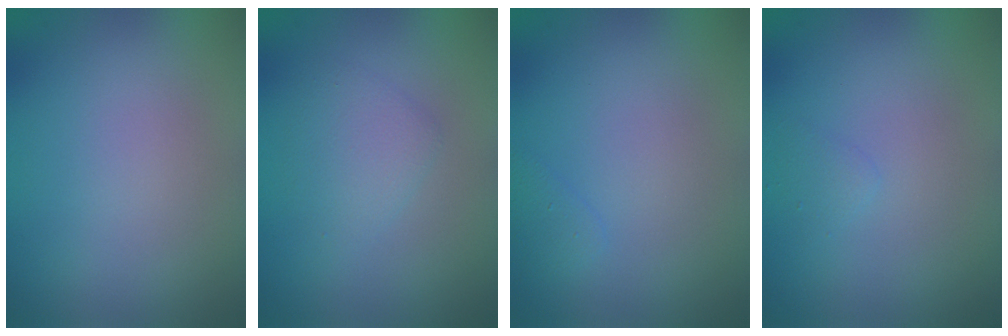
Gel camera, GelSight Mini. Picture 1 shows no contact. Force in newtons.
{"total": 2.0, "press": 2.0, "slide": 0.1}
{"total": 0.9, "press": 0.9, "slide": 0.0}
{"total": 0.7, "press": 0.7, "slide": 0.1}